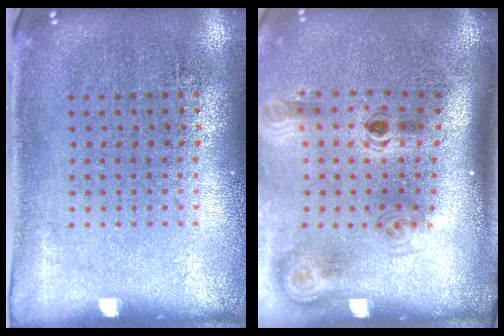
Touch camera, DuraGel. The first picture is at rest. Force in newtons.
{"total": 2.2, "press": 1.5, "slide": 1.6}